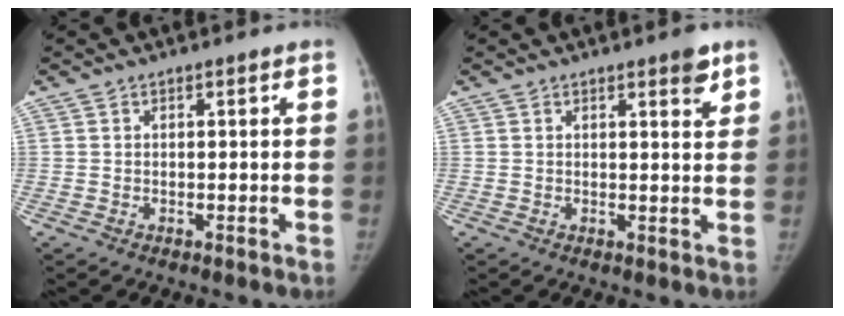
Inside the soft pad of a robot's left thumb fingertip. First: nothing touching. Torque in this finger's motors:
{"motor_torque": [0.98, 0.87, 0.42, -0.12, 0.10]}